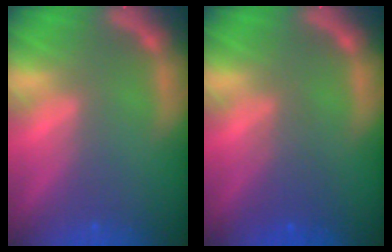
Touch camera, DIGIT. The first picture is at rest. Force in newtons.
{"total": 2.5}